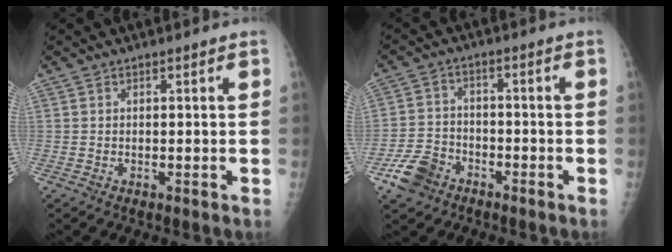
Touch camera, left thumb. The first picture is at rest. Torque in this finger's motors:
{"motor_torque": [-0.58, 0.53, 0.02, 0.07, 0.01]}